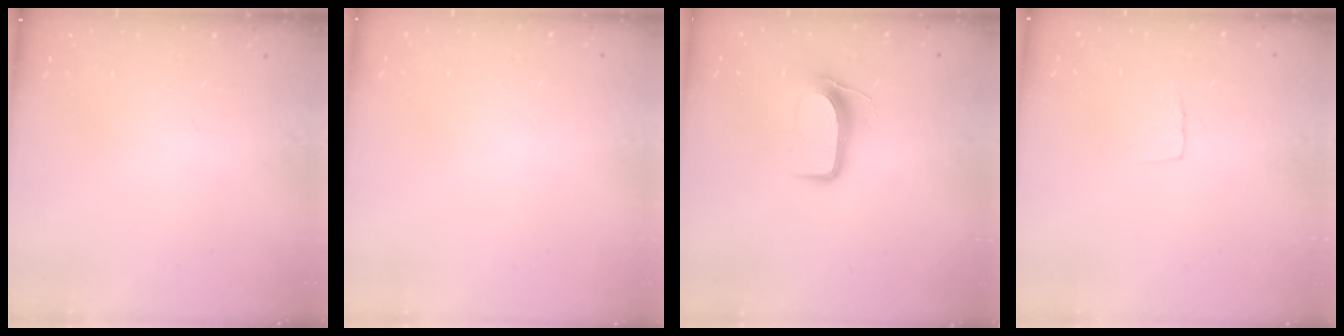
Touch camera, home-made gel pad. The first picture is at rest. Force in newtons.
{"total": 0.5, "press": 0.5, "slide": 0.1}
{"total": 9.3, "press": 9.3, "slide": 1.1}
{"total": 4.0, "press": 4.0, "slide": 0.2}